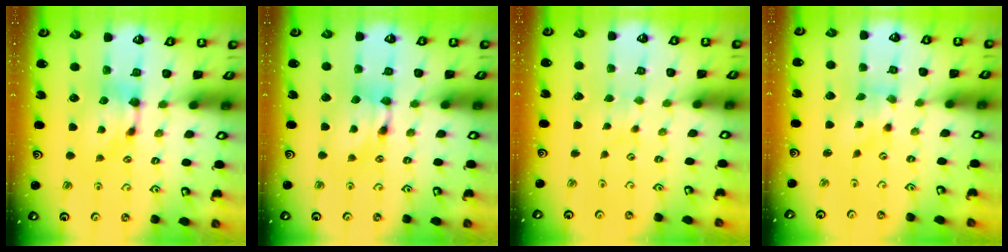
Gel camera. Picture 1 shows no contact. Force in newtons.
{"total": 1.6, "press": 1.6, "slide": 0.1}
{"total": 2.6, "press": 2.6, "slide": 0.2}
{"total": 1.7, "press": 1.3, "slide": 1.1}